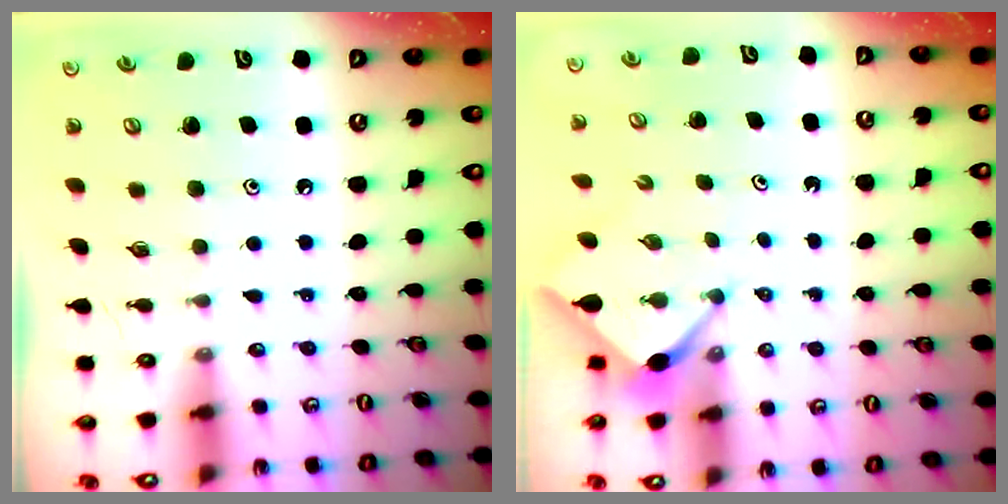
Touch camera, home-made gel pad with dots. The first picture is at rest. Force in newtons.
{"total": 2.5, "press": 2.5, "slide": 0.3}